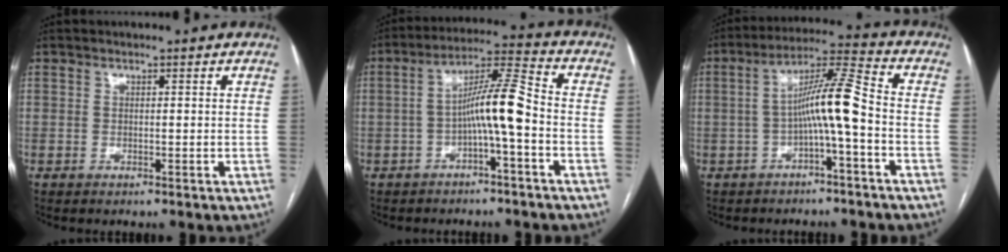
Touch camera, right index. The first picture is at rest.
{"total": 8.5, "force": [-2.2, 0.2, 8.2], "torque": [-0.144, 0.027, -0.041]}
{"total": 8.8, "force": [-1.9, 0.0, 8.6], "torque": [-0.148, 0.029, -0.035]}